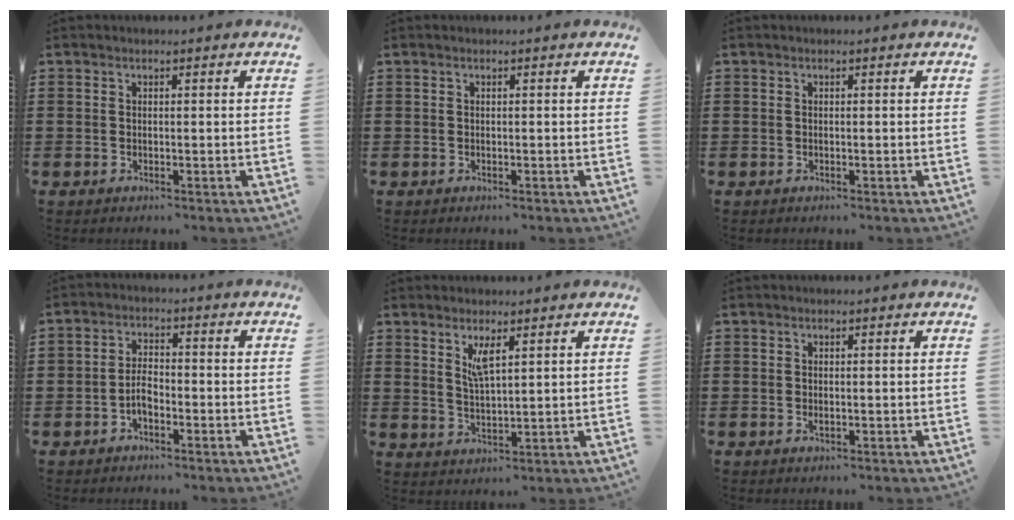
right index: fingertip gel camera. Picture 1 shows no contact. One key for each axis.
{"total": 0.0}
{"total": 0.0}
{"total": 2.9, "fx": -1.5, "fy": 1.7, "fz": 1.8, "tx": -0.044, "ty": 0.001, "tz": -0.033}
{"total": 3.7, "fx": 2.2, "fy": 0.8, "fz": 2.8, "tx": -0.053, "ty": -0.001, "tz": 0.037}
{"total": 0.6, "fx": -0.2, "fy": 0.2, "fz": 0.5, "tx": -0.011, "ty": -0.004, "tz": -0.003}